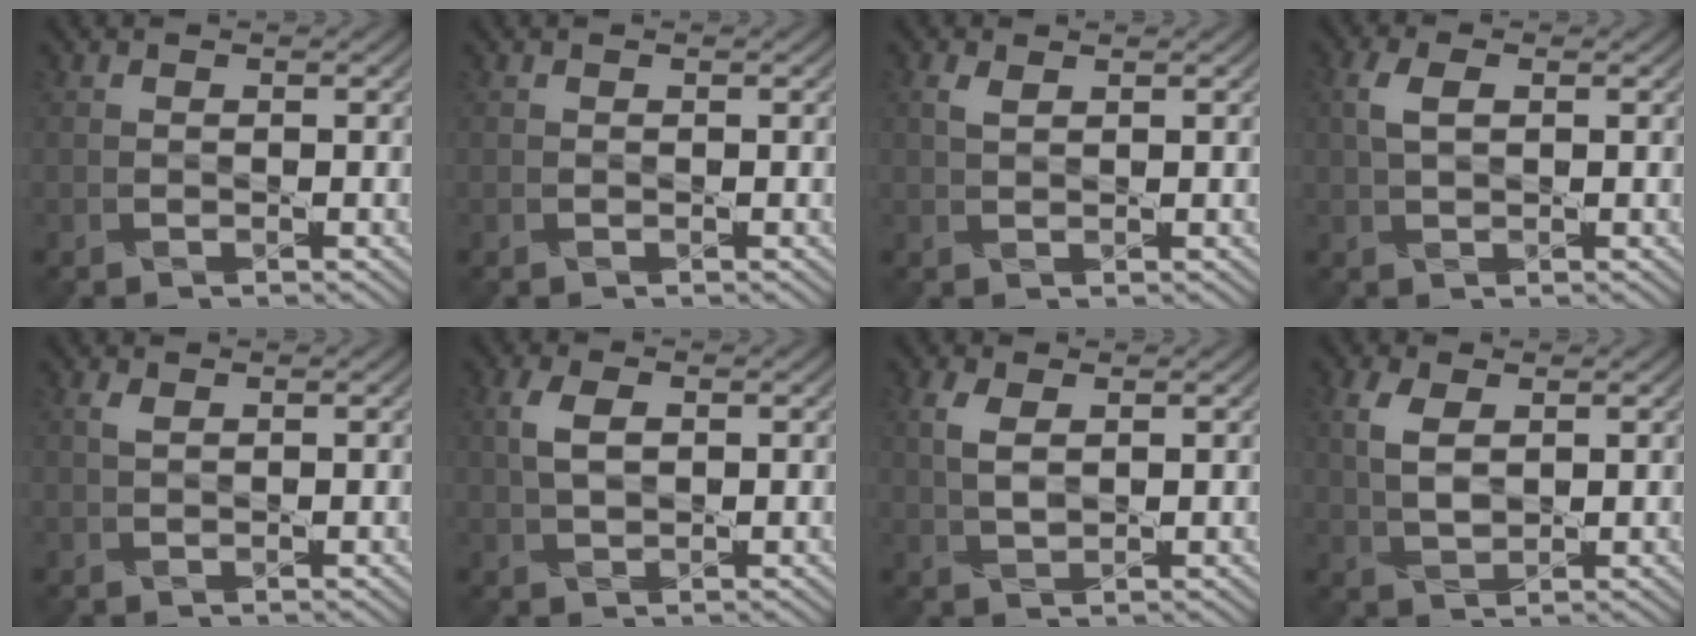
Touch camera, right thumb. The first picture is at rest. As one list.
[{"total": 0.0}, {"total": 1.4, "force": [1.0, 0.5, 1.0], "torque": [-0.027, 0.004, 0.017]}, {"total": 2.7, "force": [0.9, 1.3, 2.2], "torque": [-0.059, 0.006, 0.014]}, {"total": 1.1, "force": [0.7, 0.3, 0.8], "torque": [-0.022, 0.003, 0.012]}, {"total": 3.2, "force": [1.0, 1.6, 2.6], "torque": [-0.067, 0.005, 0.016]}, {"total": 2.9, "force": [1.2, 1.3, 2.3], "torque": [-0.062, 0.005, 0.023]}, {"total": 3.9, "force": [1.5, 2.0, 3.0], "torque": [-0.078, 0.005, 0.028]}]